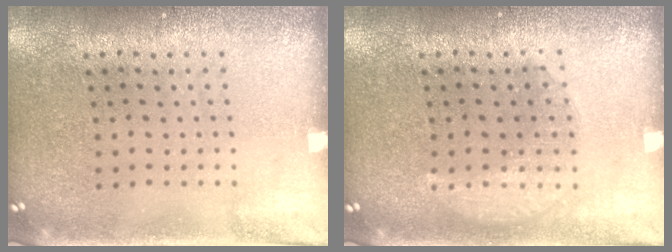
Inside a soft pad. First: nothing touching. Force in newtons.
{"total": 1.8, "press": 1.8, "slide": 0.2}